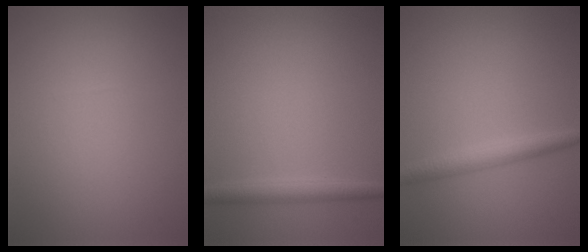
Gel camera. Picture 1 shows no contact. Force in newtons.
{"total": 2.2, "press": 2.2, "slide": 0.1}
{"total": 2.4, "press": 2.4, "slide": 0.1}